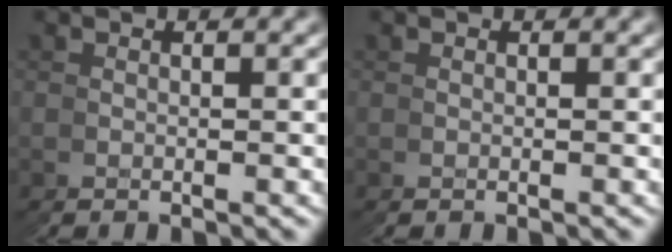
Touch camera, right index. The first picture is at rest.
{"total": 0.0}